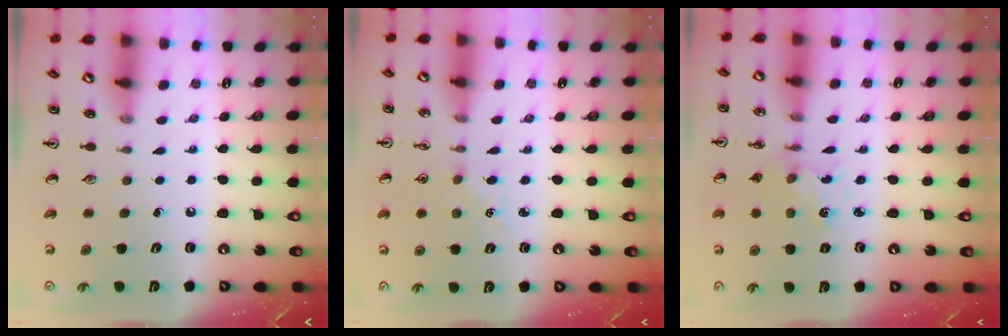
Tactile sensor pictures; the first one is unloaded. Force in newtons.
{"total": 2.4, "press": 2.3, "slide": 0.3}
{"total": 2.0, "press": 2.0, "slide": 0.3}